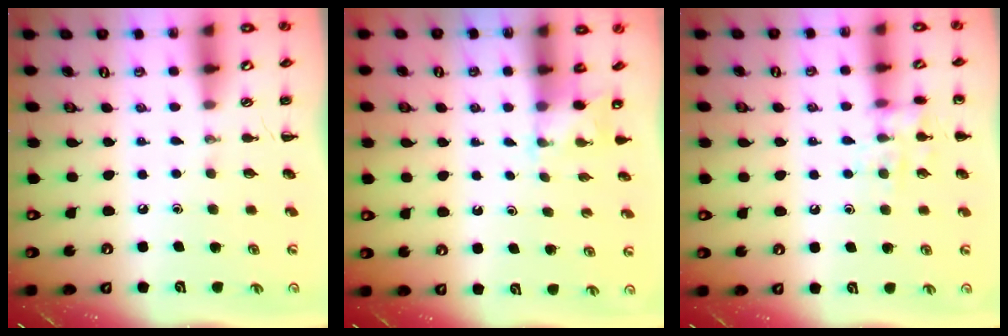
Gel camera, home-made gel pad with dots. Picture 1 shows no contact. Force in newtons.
{"total": 2.2, "press": 2.1, "slide": 0.7}
{"total": 10.2, "press": 10.2, "slide": 0.6}